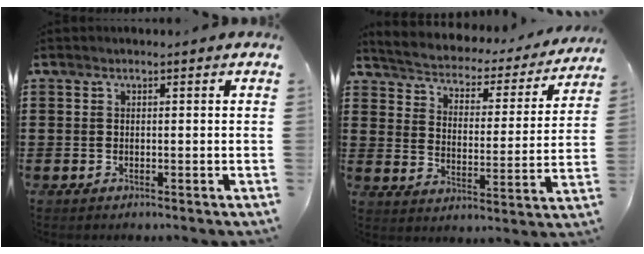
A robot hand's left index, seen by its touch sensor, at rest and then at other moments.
{"total": 2.3, "force": [2.2, 0.5, 0.5], "torque": [-0.029, -0.027, 0.025]}